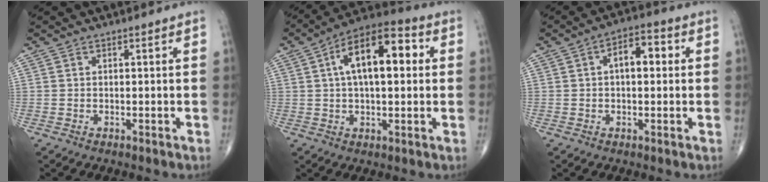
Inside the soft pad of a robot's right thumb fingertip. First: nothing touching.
{"total": 15.1, "force": [3.1, 7.1, 13.0], "torque": [-0.198, 0.029, 0.043]}
{"total": 6.8, "force": [1.1, 3.5, 5.7], "torque": [-0.075, 0.020, 0.009]}